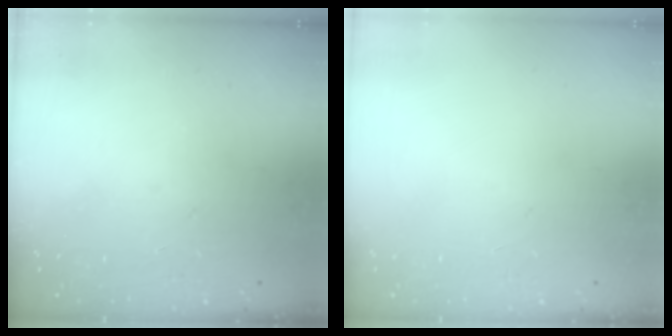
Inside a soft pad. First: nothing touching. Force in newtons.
{"total": 0.0}